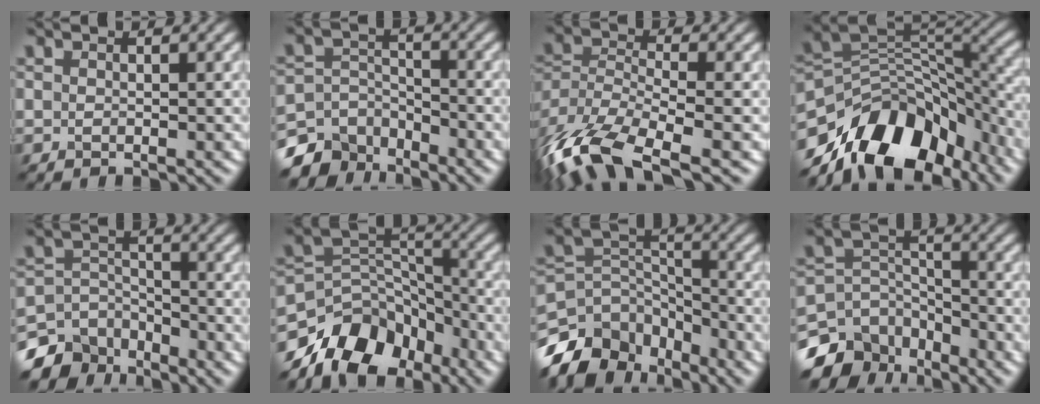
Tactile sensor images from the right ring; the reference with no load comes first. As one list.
[{"total": 6.2, "force": [-5.0, 3.1, 1.6], "torque": [-0.023, -0.006, -0.100]}, {"total": 12.3, "force": [-8.3, 4.3, 8.0], "torque": [-0.175, -0.020, -0.156]}, {"total": 12.3, "force": [-7.8, 7.2, 6.2], "torque": [-0.103, 0.018, -0.145]}, {"total": 6.7, "force": [-5.3, 3.6, 2.0], "torque": [-0.026, -0.005, -0.105]}, {"total": 9.0, "force": [-6.4, 5.4, 3.3], "torque": [-0.047, 0.005, -0.118]}, {"total": 10.2, "force": [-7.1, 5.9, 4.4], "torque": [-0.088, 0.005, -0.143]}, {"total": 7.9, "force": [-5.6, 4.6, 3.0], "torque": [-0.059, -0.010, -0.111]}]